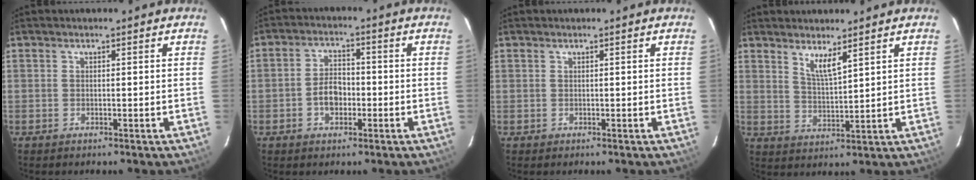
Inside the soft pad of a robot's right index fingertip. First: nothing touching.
{"total": 5.0, "force": [-1.5, 3.4, 3.4], "torque": [-0.064, 0.013, -0.023]}
{"total": 0.7, "force": [0.0, 0.7, -0.1], "torque": [0.003, 0.004, 0.002]}
{"total": 4.6, "force": [3.3, 0.7, 3.1], "torque": [-0.059, -0.006, 0.063]}